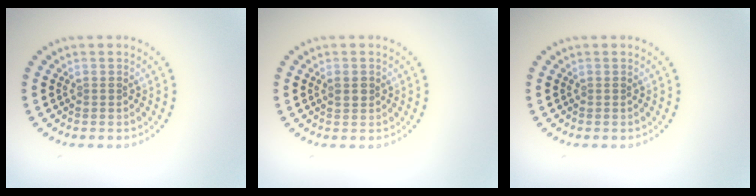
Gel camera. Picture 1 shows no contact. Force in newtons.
{"total": 1.3, "press": 1.3, "slide": 0.2}
{"total": 0.0}